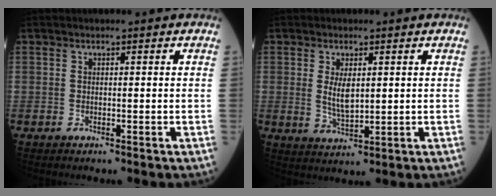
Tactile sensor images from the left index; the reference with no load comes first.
{"total": 3.9, "force": [0.9, 1.4, 3.6], "torque": [-0.072, -0.009, 0.023]}